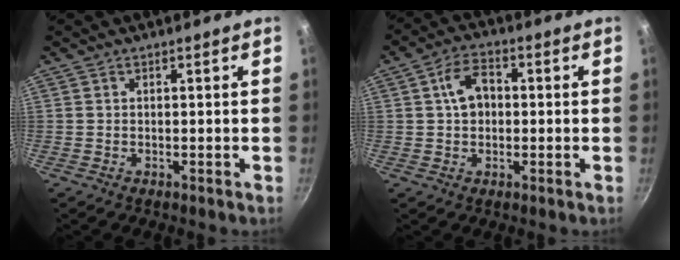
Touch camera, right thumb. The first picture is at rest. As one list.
[{"total": 6.5, "force": [0.7, 4.5, 4.6], "torque": [-0.062, 0.015, 0.004]}]